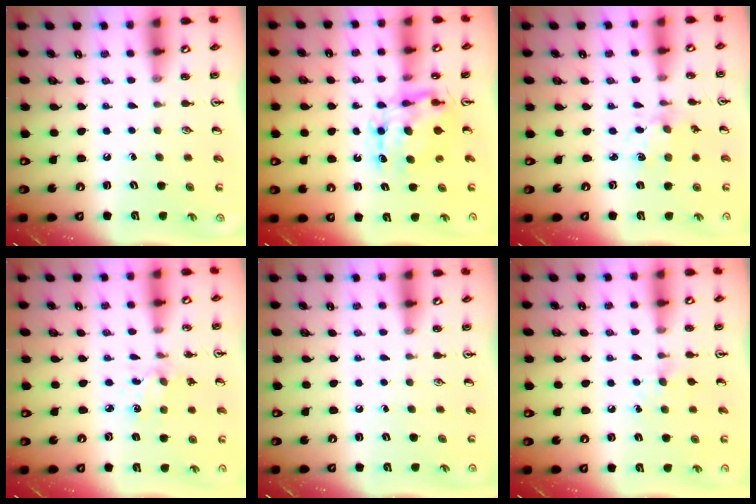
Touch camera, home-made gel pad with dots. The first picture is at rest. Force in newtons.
{"total": 8.0, "press": 8.0, "slide": 0.6}
{"total": 2.6, "press": 2.6, "slide": 0.4}
{"total": 2.4, "press": 2.4, "slide": 0.6}
{"total": 0.0}
{"total": 4.9, "press": 4.8, "slide": 0.8}